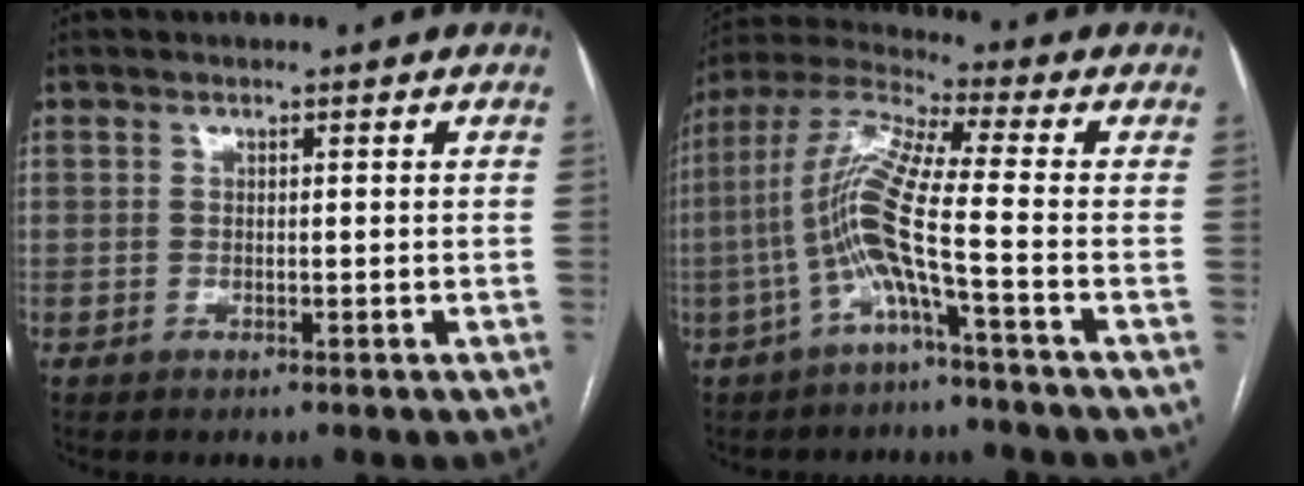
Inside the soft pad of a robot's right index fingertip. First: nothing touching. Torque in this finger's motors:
{"motor_torque": [1.63, -0.50, 0.47, 0.13]}